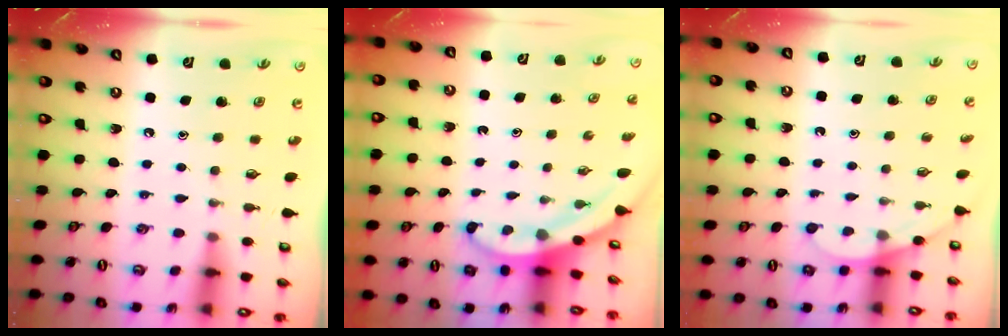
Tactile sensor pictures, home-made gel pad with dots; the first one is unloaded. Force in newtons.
{"total": 3.5, "press": 3.5, "slide": 0.2}
{"total": 3.2, "press": 3.2, "slide": 0.3}